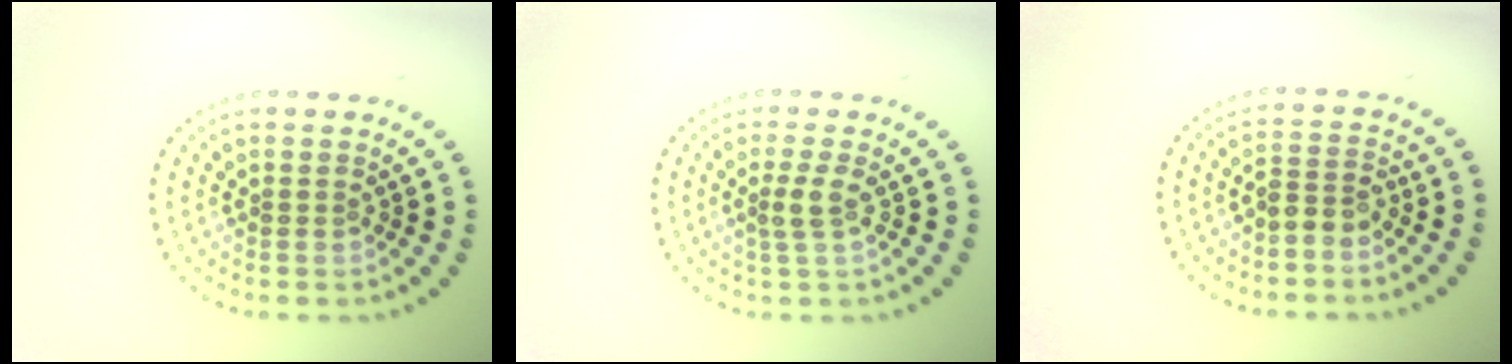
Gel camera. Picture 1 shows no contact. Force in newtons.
{"total": 1.7, "press": 1.4, "slide": 1.0}
{"total": 2.1, "press": 1.7, "slide": 1.2}